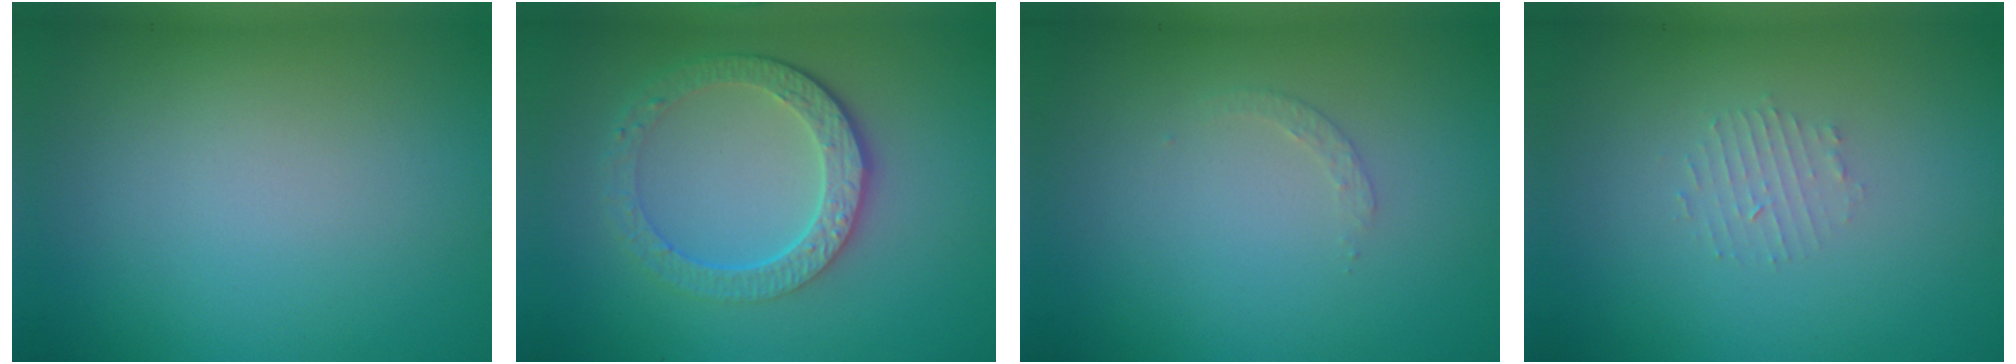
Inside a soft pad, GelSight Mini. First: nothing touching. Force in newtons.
{"total": 4.5, "press": 3.3, "slide": 3.1}
{"total": 1.1, "press": 1.1, "slide": 0.3}
{"total": 1.2, "press": 1.1, "slide": 0.2}